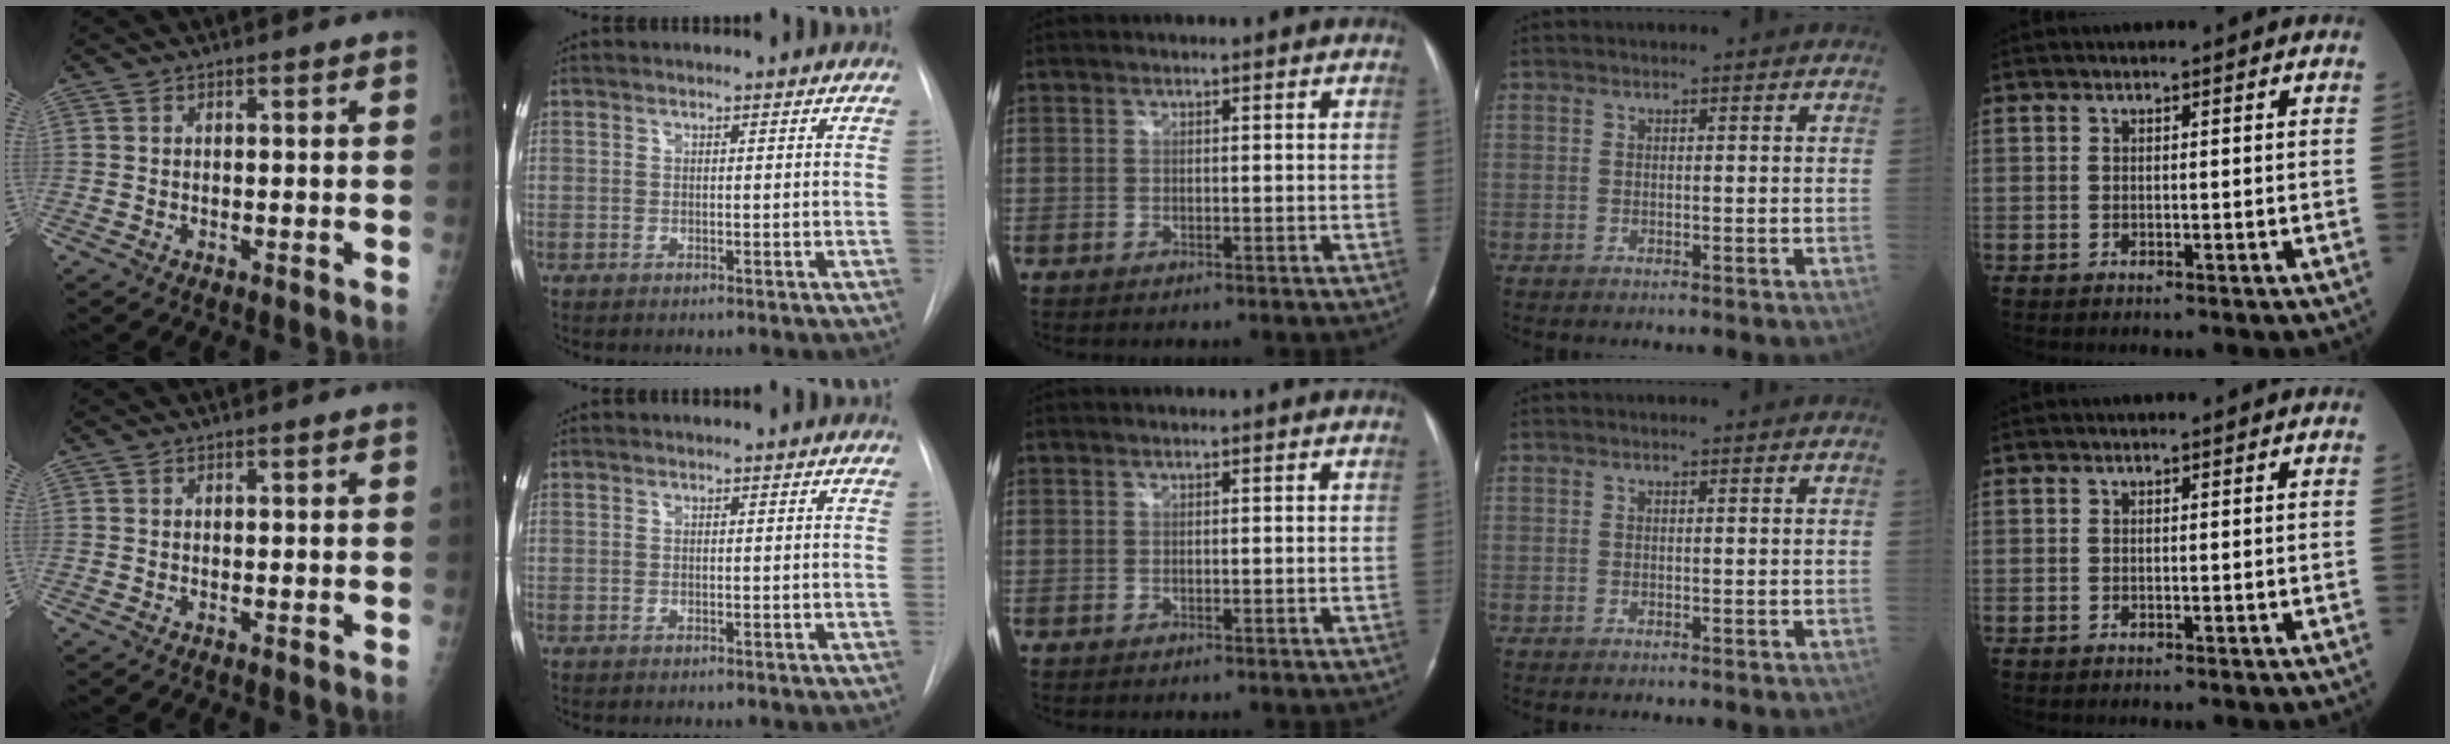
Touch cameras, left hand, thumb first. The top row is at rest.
{}